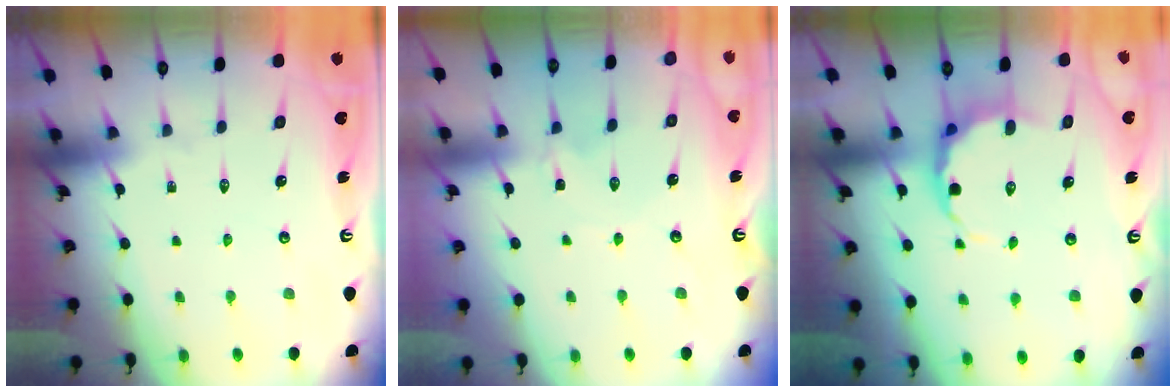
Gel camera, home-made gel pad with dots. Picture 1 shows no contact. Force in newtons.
{"total": 0.0}
{"total": 6.2, "press": 5.8, "slide": 2.1}